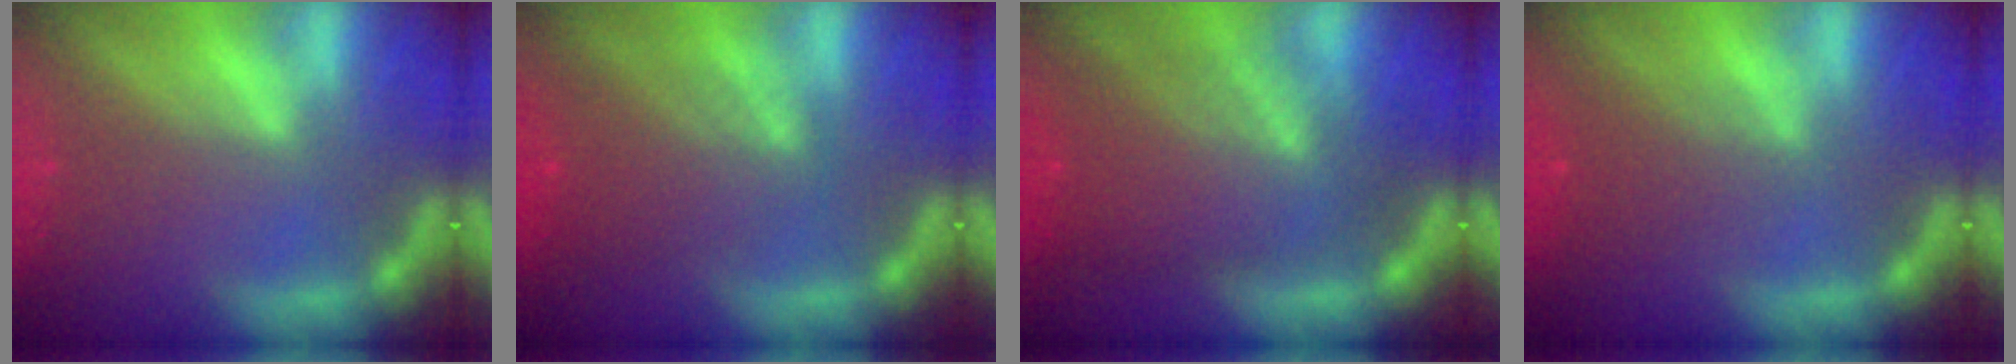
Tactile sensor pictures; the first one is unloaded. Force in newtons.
{"total": 5.1}
{"total": 9.1}
{"total": 3.0}